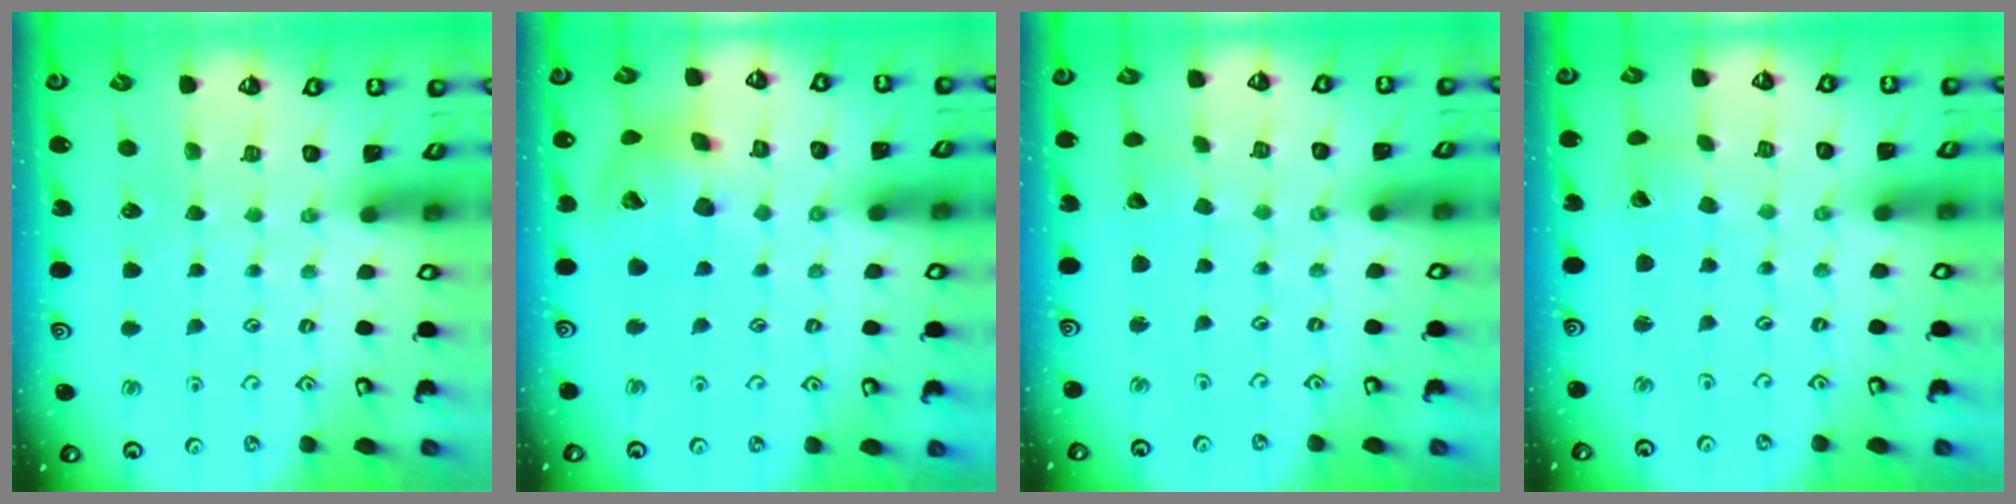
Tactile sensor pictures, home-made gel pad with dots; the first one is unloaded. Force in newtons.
{"total": 14.9, "press": 14.7, "slide": 2.4}
{"total": 2.0, "press": 2.0, "slide": 0.2}
{"total": 1.7, "press": 1.7, "slide": 0.1}